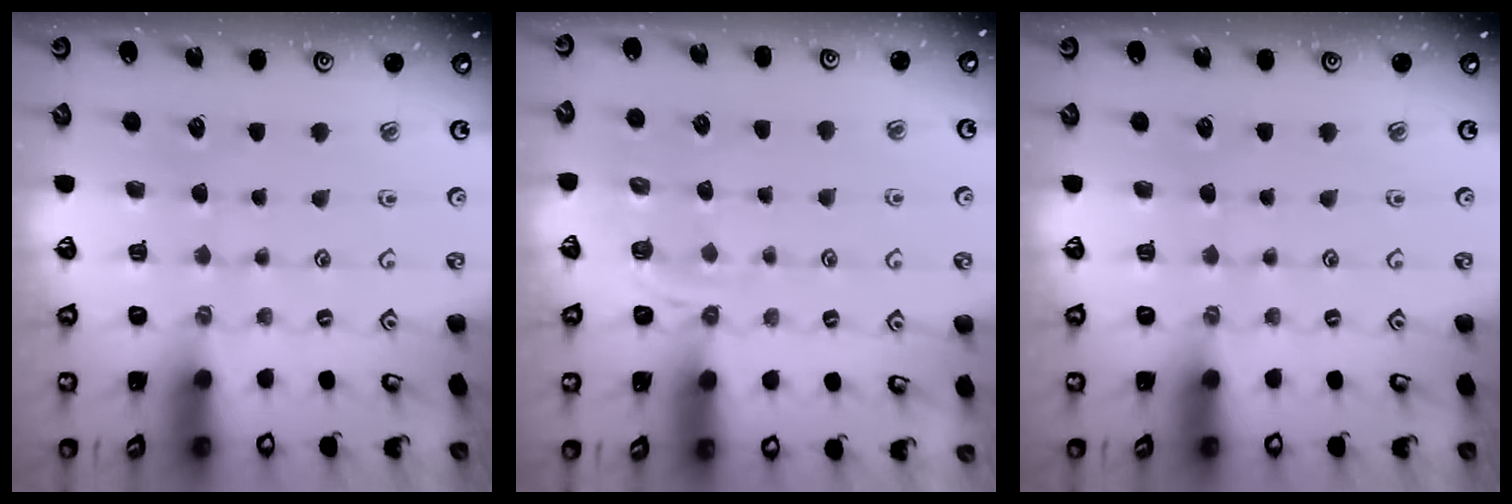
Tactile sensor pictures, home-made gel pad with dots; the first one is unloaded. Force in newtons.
{"total": 2.9, "press": 2.2, "slide": 1.8}
{"total": 0.0}